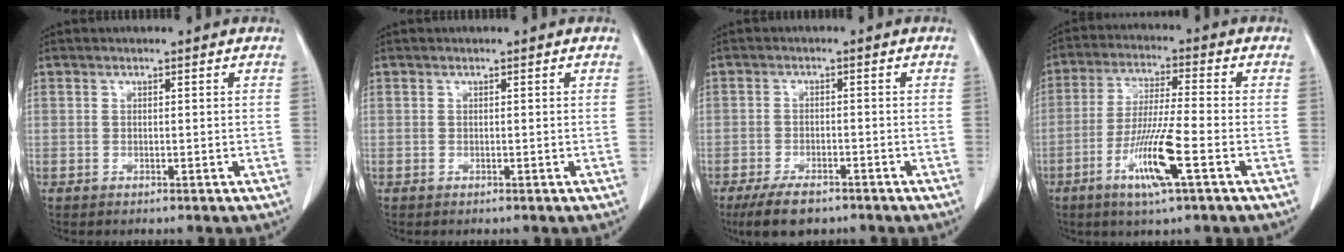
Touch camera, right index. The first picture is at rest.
{"total": 0.0}
{"total": 6.2, "force": [-4.6, 2.4, 3.3], "torque": [-0.060, -0.006, -0.077]}
{"total": 10.5, "force": [-4.4, 0.0, 9.5], "torque": [-0.186, -0.016, -0.085]}